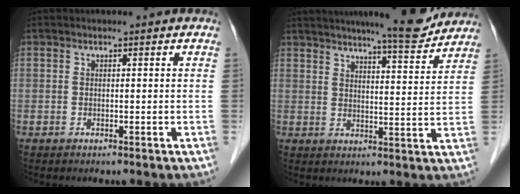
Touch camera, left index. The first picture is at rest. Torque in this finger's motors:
{"motor_torque": [1.00, -1.05, 0.56, 0.10]}